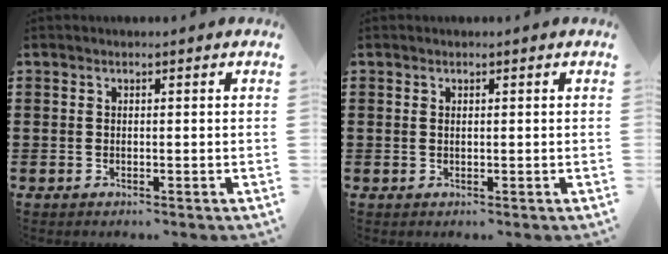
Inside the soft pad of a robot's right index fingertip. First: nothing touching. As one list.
[{"total": 0.0}]